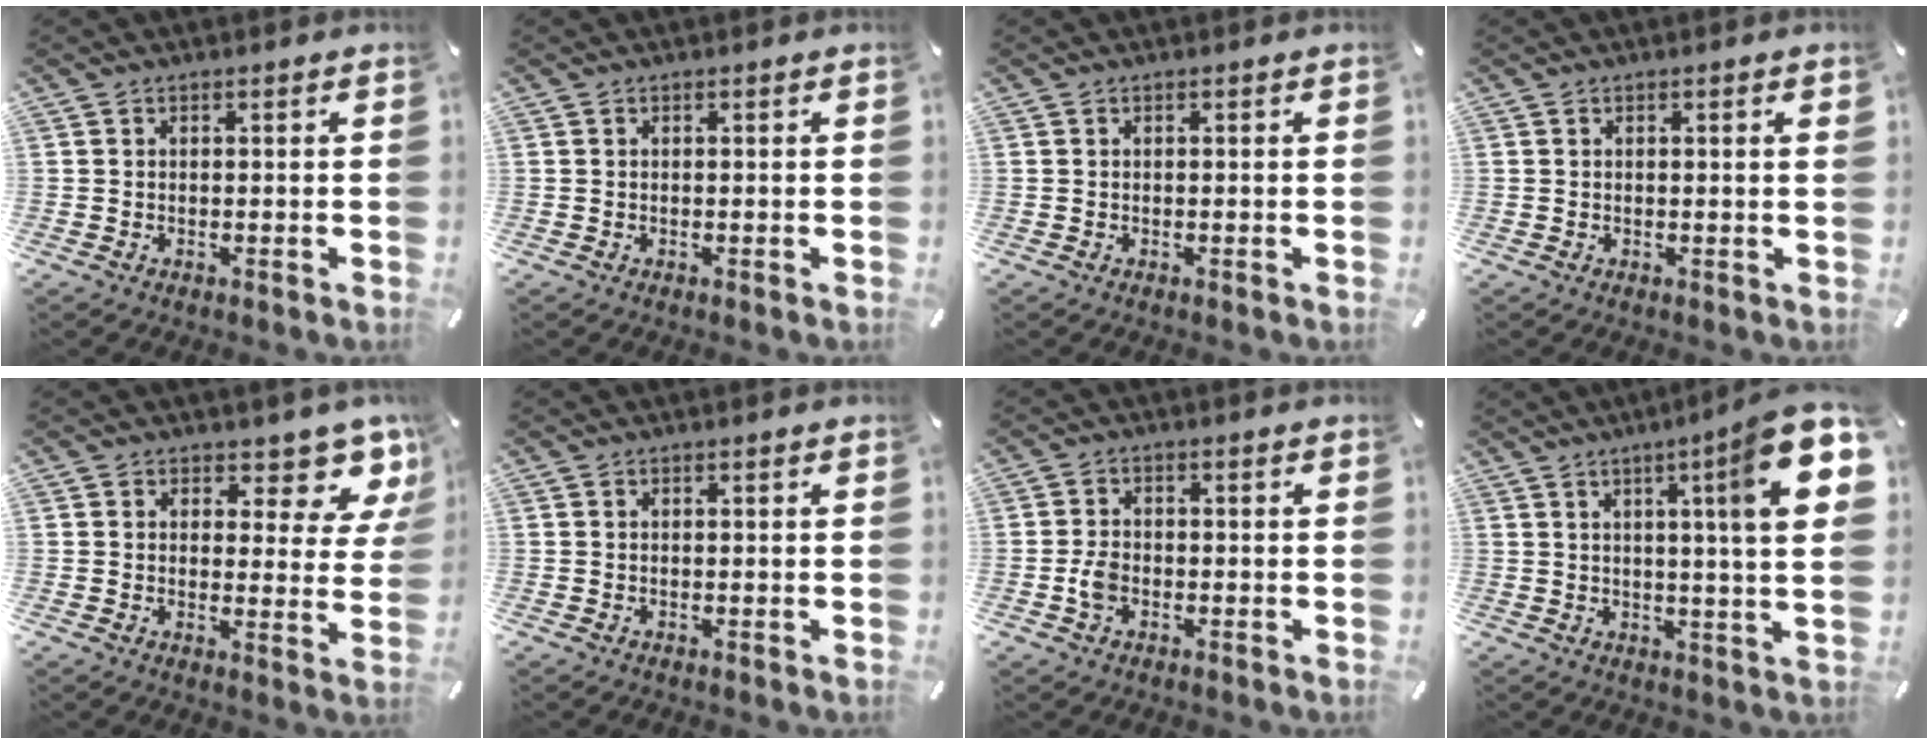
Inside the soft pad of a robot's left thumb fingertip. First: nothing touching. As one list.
[{"total": 0.0}, {"total": 0.0}, {"total": 1.2, "force": [0.3, 0.1, 1.1], "torque": [-0.021, -0.001, 0.004]}, {"total": 8.6, "force": [6.3, 4.1, 4.2], "torque": [-0.033, -0.060, 0.104]}, {"total": 0.0}, {"total": 3.4, "force": [-1.0, 2.4, 2.2], "torque": [-0.051, 0.003, -0.022]}, {"total": 16.2, "force": [6.1, 0.6, 15.0], "torque": [-0.229, -0.037, 0.078]}]